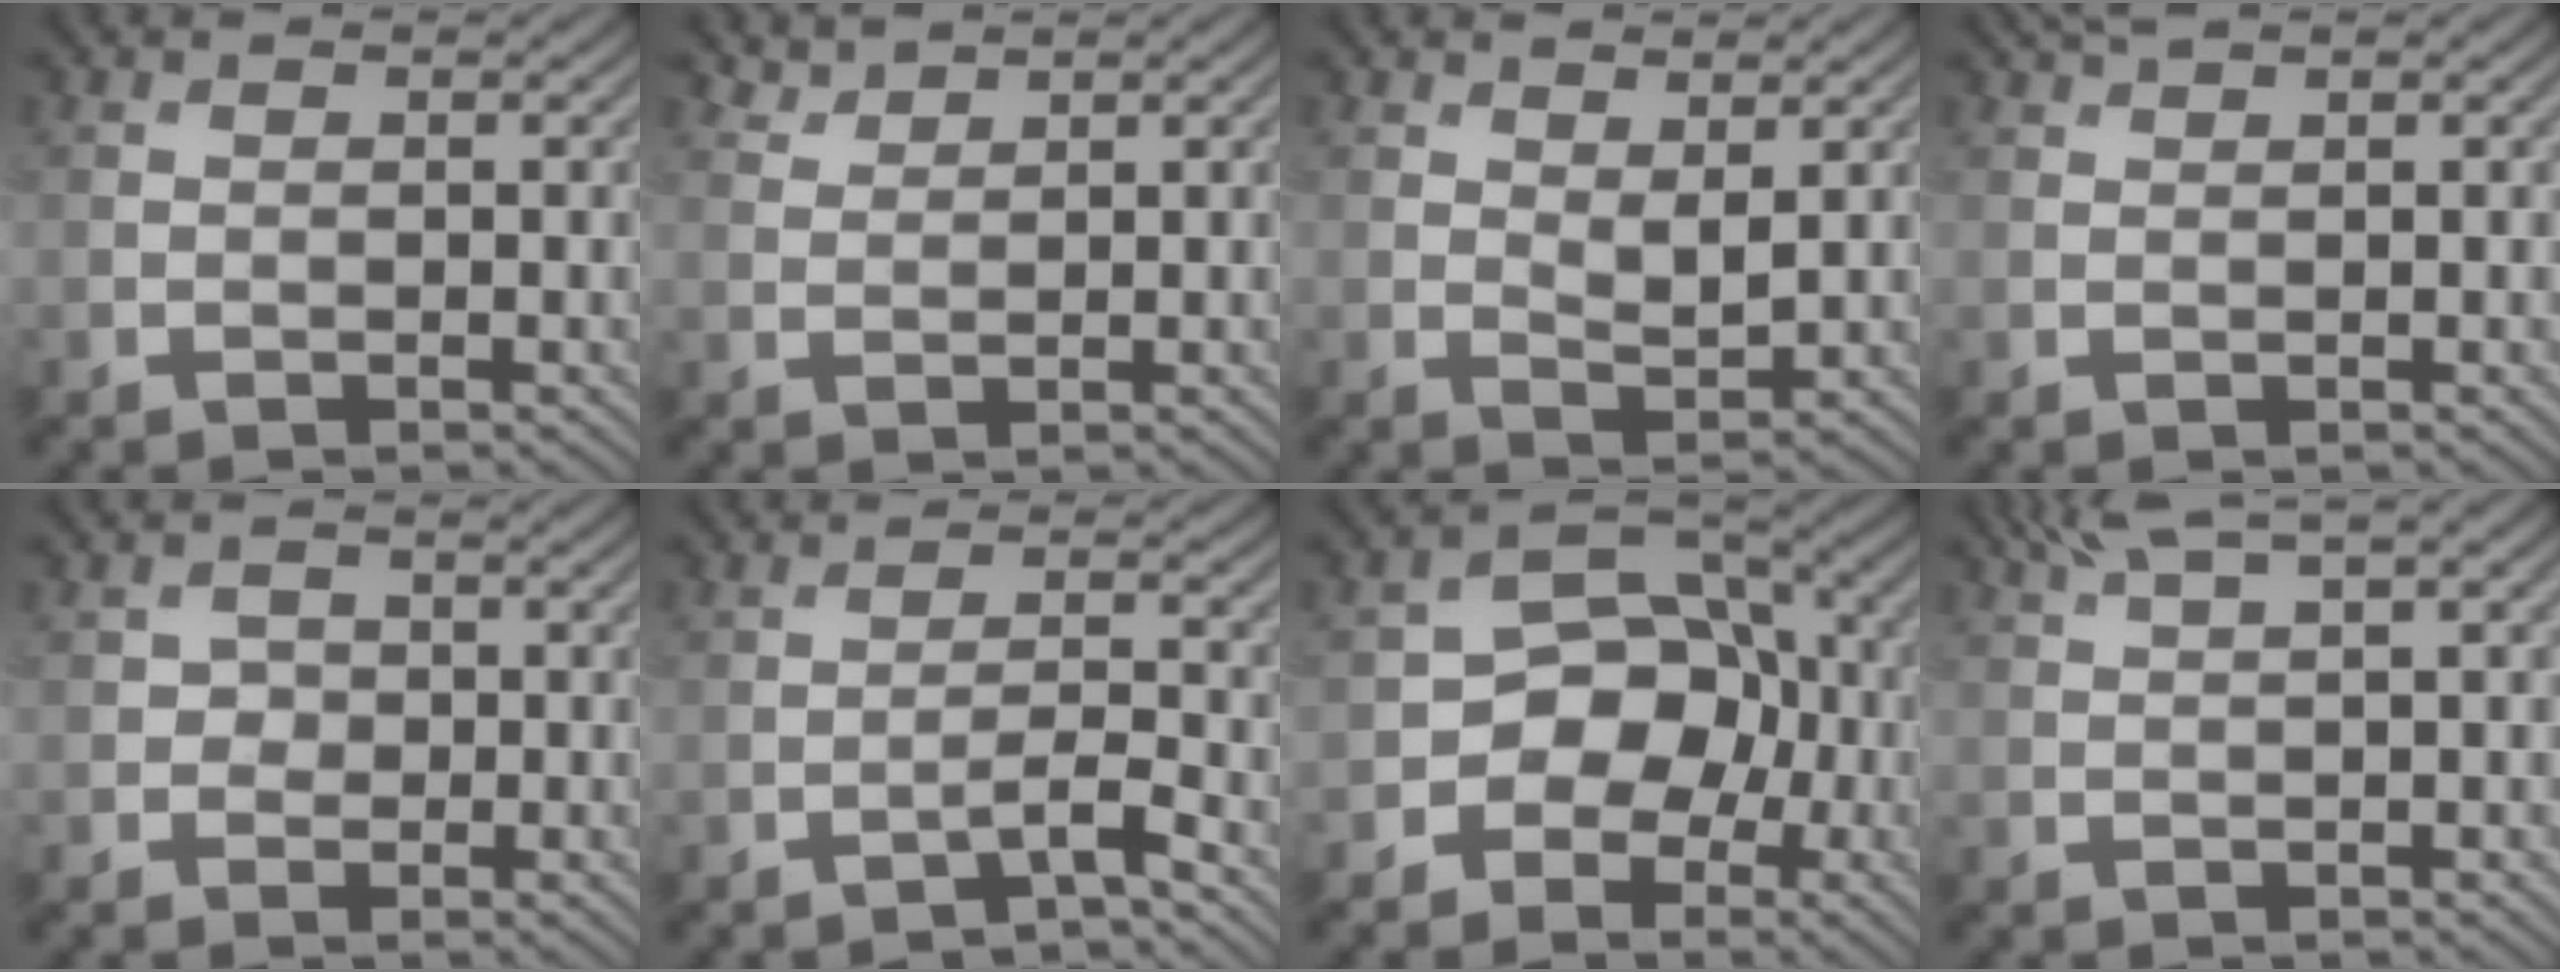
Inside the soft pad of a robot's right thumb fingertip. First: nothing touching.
{"total": 1.8, "force": [1.8, 0.3, 0.3], "torque": [-0.012, 0.000, 0.042]}
{"total": 2.6, "force": [1.4, 1.1, 1.9], "torque": [-0.038, -0.006, 0.028]}
{"total": 1.3, "force": [1.1, 0.1, 0.7], "torque": [-0.020, 0.007, 0.021]}
{"total": 1.6, "force": [-0.2, 1.6, 0.4], "torque": [-0.003, -0.002, -0.009]}
{"total": 2.5, "force": [-1.9, 0.2, 1.7], "torque": [-0.032, 0.010, -0.043]}
{"total": 6.6, "force": [-2.2, 5.2, 3.4], "torque": [-0.031, 0.010, -0.055]}
{"total": 4.8, "force": [2.7, 0.8, 3.9], "torque": [-0.074, 0.019, 0.049]}